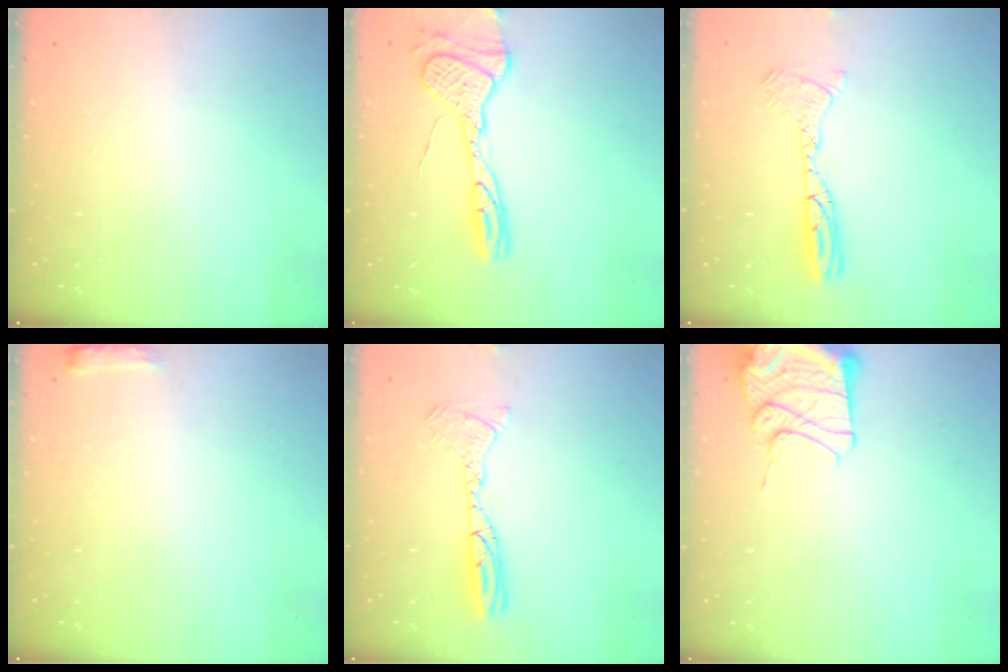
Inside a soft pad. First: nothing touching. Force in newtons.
{"total": 15.3, "press": 15.2, "slide": 1.2}
{"total": 14.4, "press": 12.4, "slide": 7.4}
{"total": 4.8, "press": 4.8, "slide": 0.8}
{"total": 14.4, "press": 12.4, "slide": 7.4}
{"total": 12.9, "press": 12.6, "slide": 2.9}